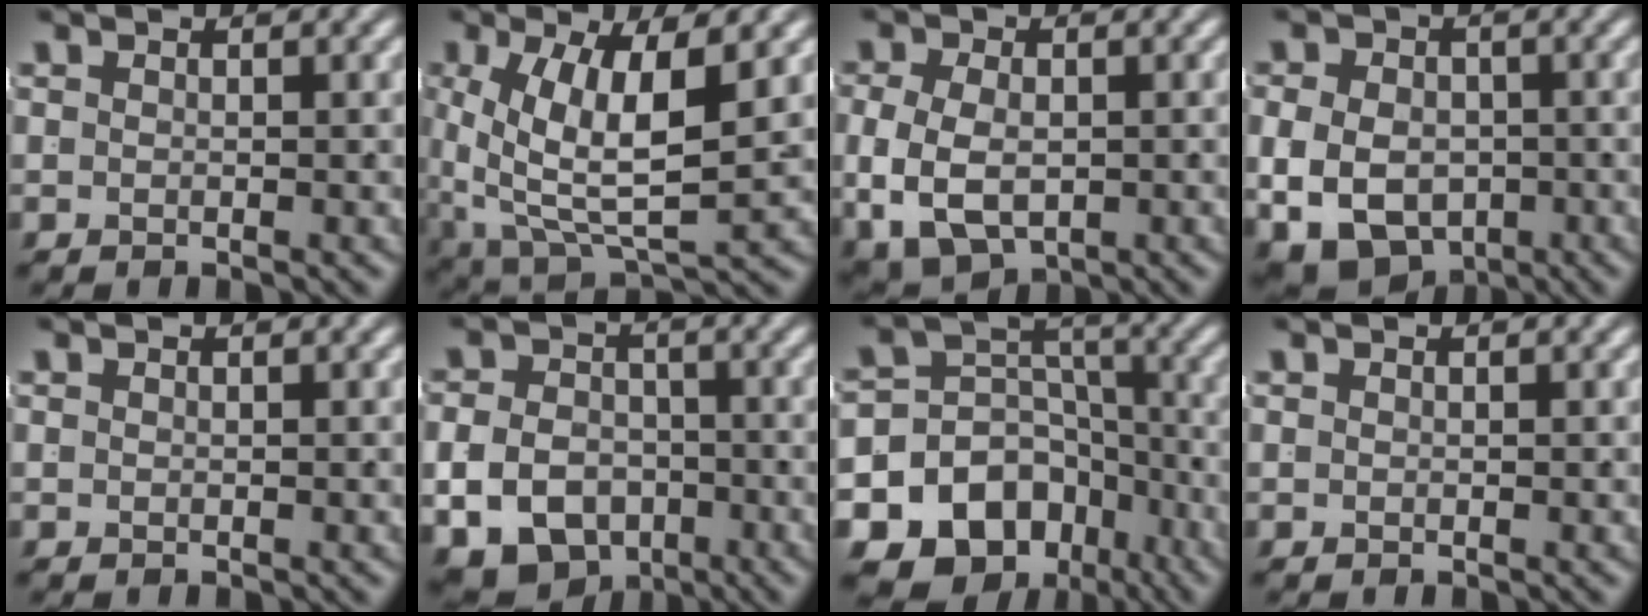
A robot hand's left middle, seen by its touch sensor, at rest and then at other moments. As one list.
[{"total": 9.5, "force": [-0.1, 5.6, 7.6], "torque": [-0.139, -0.036, 0.019]}, {"total": 7.1, "force": [-1.5, 5.4, 4.4], "torque": [-0.105, -0.033, -0.006]}, {"total": 11.1, "force": [-3.9, 9.1, 5.1], "torque": [-0.108, -0.051, -0.053]}, {"total": 0.0}, {"total": 11.8, "force": [-4.9, 9.9, 4.0], "torque": [-0.070, -0.042, -0.081]}, {"total": 20.8, "force": [-9.0, 16.9, 8.2], "torque": [-0.183, -0.093, -0.133]}, {"total": 0.0}]